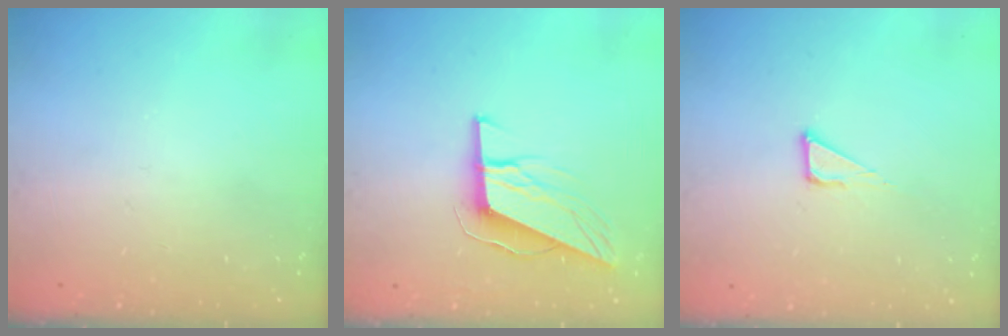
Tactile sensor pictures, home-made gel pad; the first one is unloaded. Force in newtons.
{"total": 9.7, "press": 9.5, "slide": 1.9}
{"total": 3.6, "press": 3.6, "slide": 0.3}